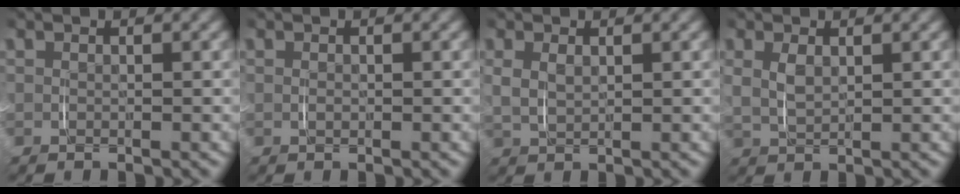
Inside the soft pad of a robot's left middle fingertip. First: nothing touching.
{"total": 0.0}
{"total": 1.4, "force": [0.6, 0.7, 1.1], "torque": [-0.027, -0.003, 0.018]}
{"total": 1.4, "force": [0.5, 0.3, 1.3], "torque": [-0.027, -0.002, 0.017]}